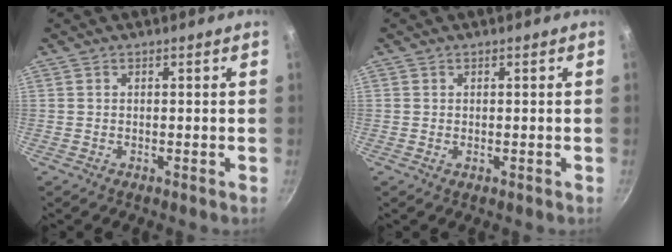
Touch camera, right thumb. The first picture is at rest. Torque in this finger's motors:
{"motor_torque": [-0.55, -0.37, -0.33, -0.05, 0.02]}